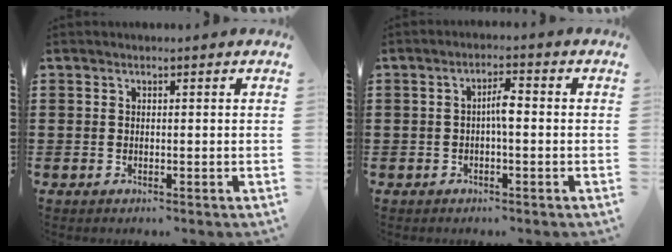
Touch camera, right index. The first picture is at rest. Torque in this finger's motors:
{"motor_torque": [0.68, -0.38, 0.10, 0.09]}